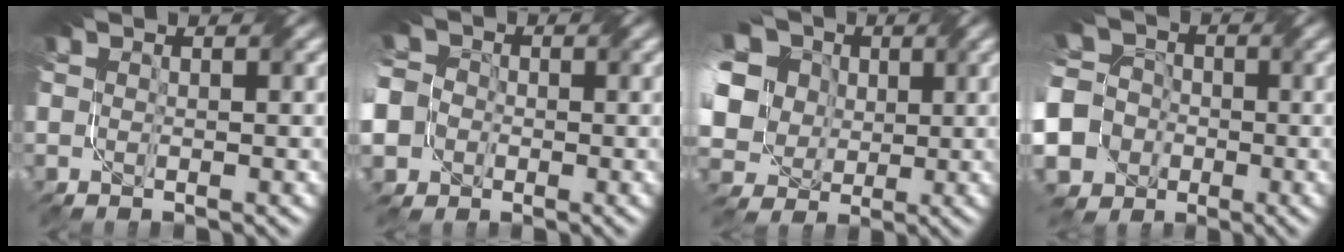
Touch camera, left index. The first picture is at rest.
{"total": 12.3, "force": [-3.2, 10.8, 4.8], "torque": [-0.137, -0.010, -0.091]}
{"total": 16.2, "force": [2.9, 13.5, 8.6], "torque": [-0.233, 0.034, 0.021]}
{"total": 15.0, "force": [-6.9, 12.9, 3.7], "torque": [-0.124, -0.024, -0.149]}